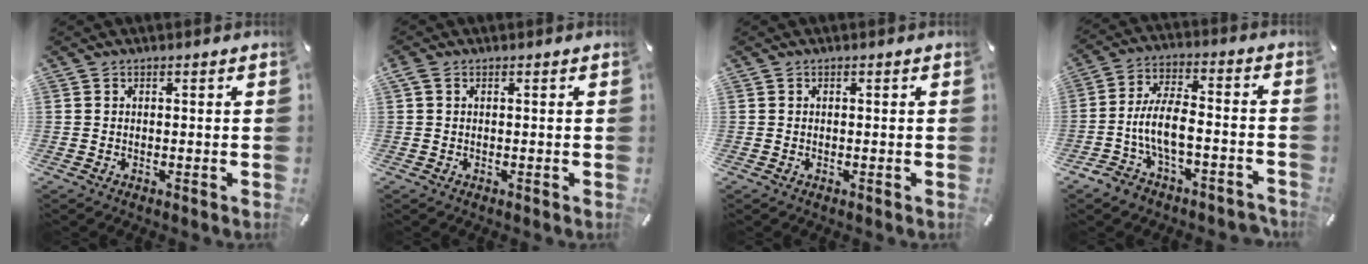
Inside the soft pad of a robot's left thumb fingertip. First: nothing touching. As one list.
[{"total": 1.1, "force": [0.2, 0.6, 0.9], "torque": [-0.019, 0.004, 0.002]}, {"total": 0.0}, {"total": 10.0, "force": [-3.2, 5.6, 7.6], "torque": [-0.152, 0.006, -0.057]}]